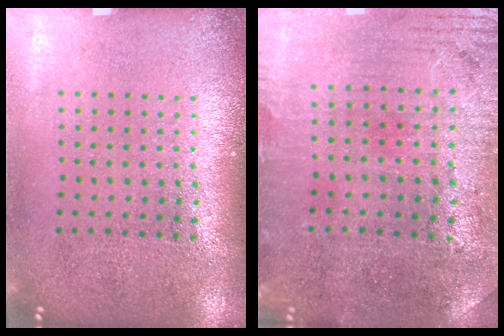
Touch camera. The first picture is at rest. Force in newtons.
{"total": 0.7, "press": 0.5, "slide": 0.5}